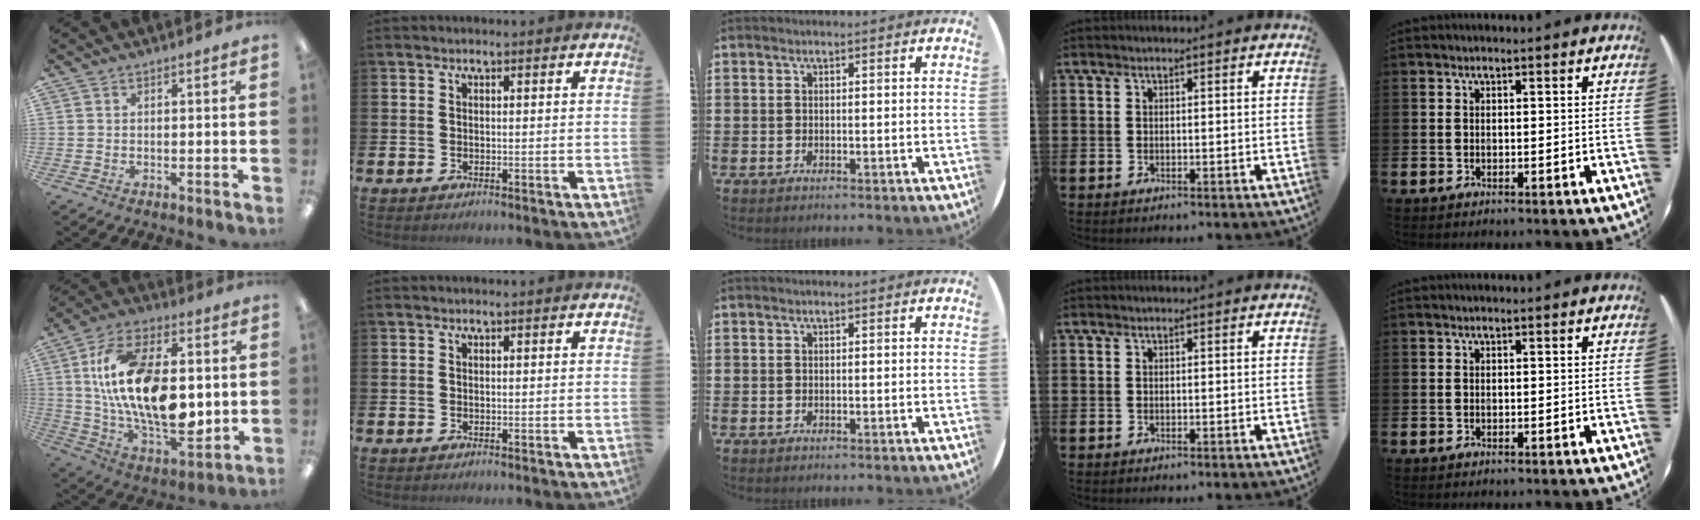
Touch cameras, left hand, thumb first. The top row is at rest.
{"thumb": {"total": 23.2, "force": [2.9, 12.6, 19.2], "torque": [-0.359, -0.004, 0.050]}}